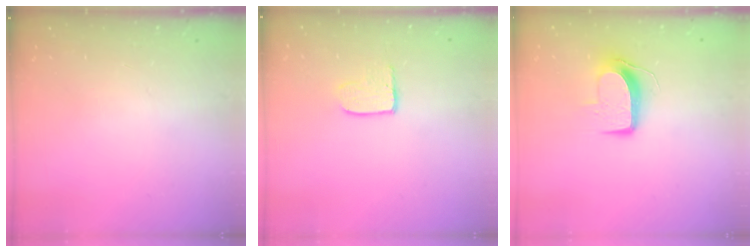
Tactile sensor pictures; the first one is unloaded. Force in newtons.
{"total": 3.9, "press": 3.9, "slide": 0.4}
{"total": 9.6, "press": 9.6, "slide": 0.3}